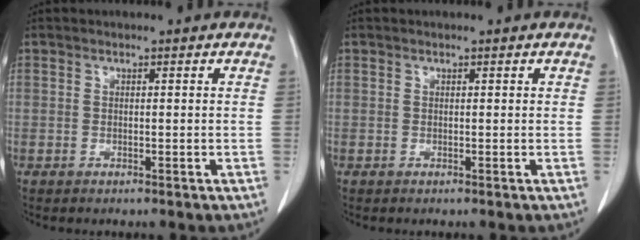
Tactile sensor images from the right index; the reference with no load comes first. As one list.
[{"total": 0.0}]